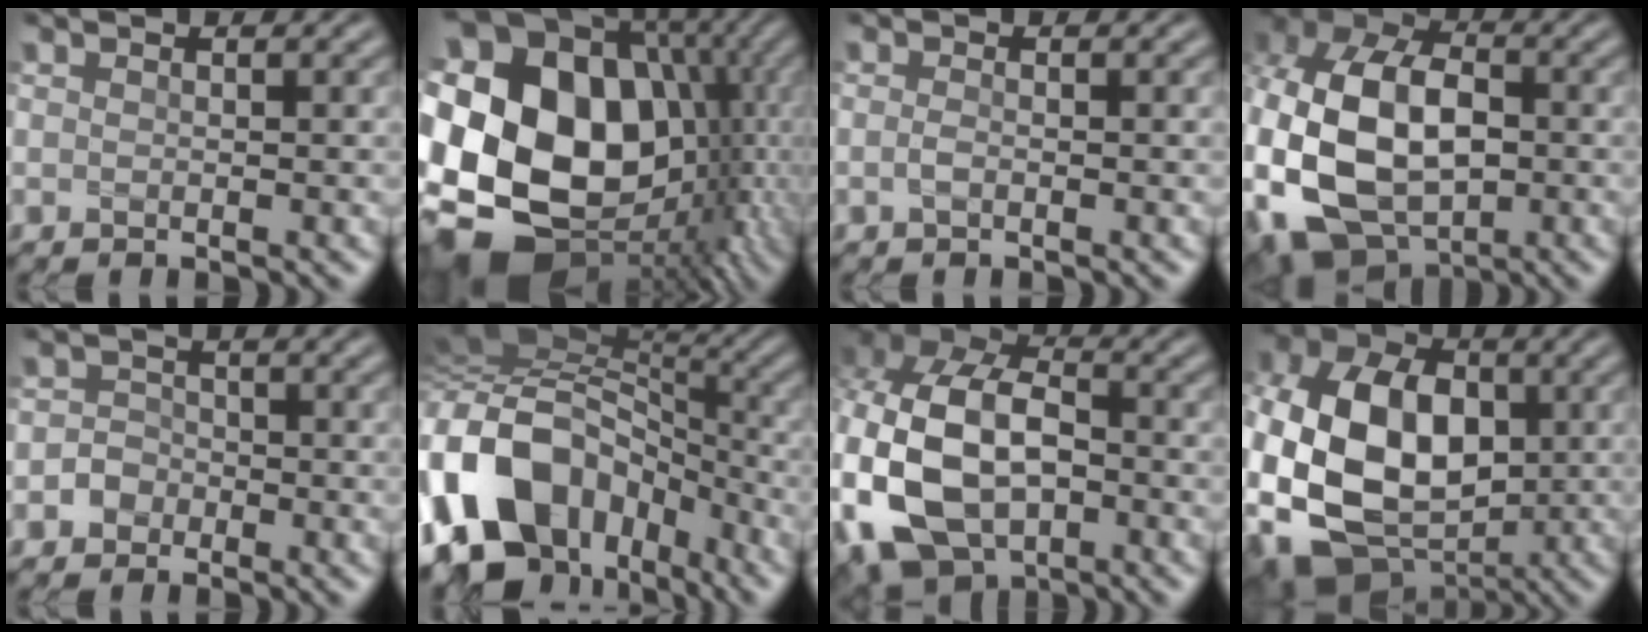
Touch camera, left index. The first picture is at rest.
{"total": 21.1, "force": [-1.4, 16.0, 13.6], "torque": [-0.258, 0.005, -0.005]}
{"total": 0.7, "force": [-0.3, 0.2, 0.6], "torque": [-0.018, 0.003, -0.007]}
{"total": 14.4, "force": [-1.9, 10.3, 9.9], "torque": [-0.229, -0.007, -0.036]}
{"total": 1.7, "force": [-0.8, 1.4, 0.3], "torque": [0.009, 0.009, -0.023]}
{"total": 15.7, "force": [-5.0, 11.6, 9.3], "torque": [-0.204, 0.012, -0.105]}
{"total": 15.7, "force": [-3.0, 11.1, 10.7], "torque": [-0.257, -0.021, -0.047]}
{"total": 14.5, "force": [-2.4, 10.3, 9.9], "torque": [-0.212, 0.001, -0.040]}